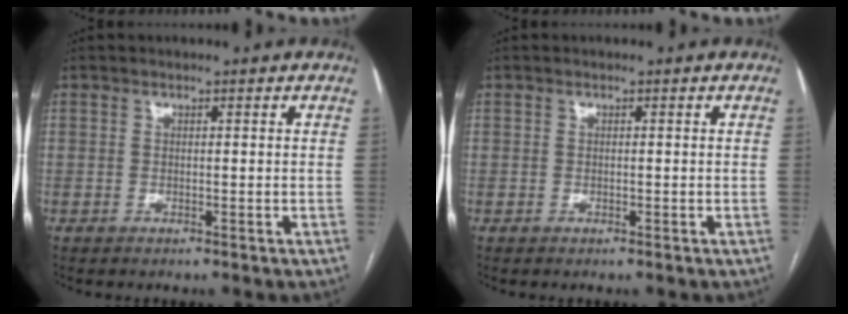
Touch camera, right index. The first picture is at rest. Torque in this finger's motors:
{"motor_torque": [-0.17, 0.10, -0.04, 0.00]}